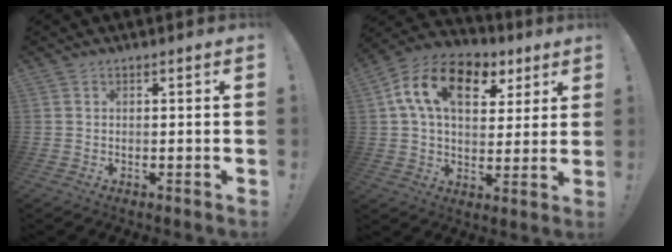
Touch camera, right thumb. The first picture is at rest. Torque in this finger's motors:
{"motor_torque": [2.21, 2.80, 0.73, -0.18, 0.09]}